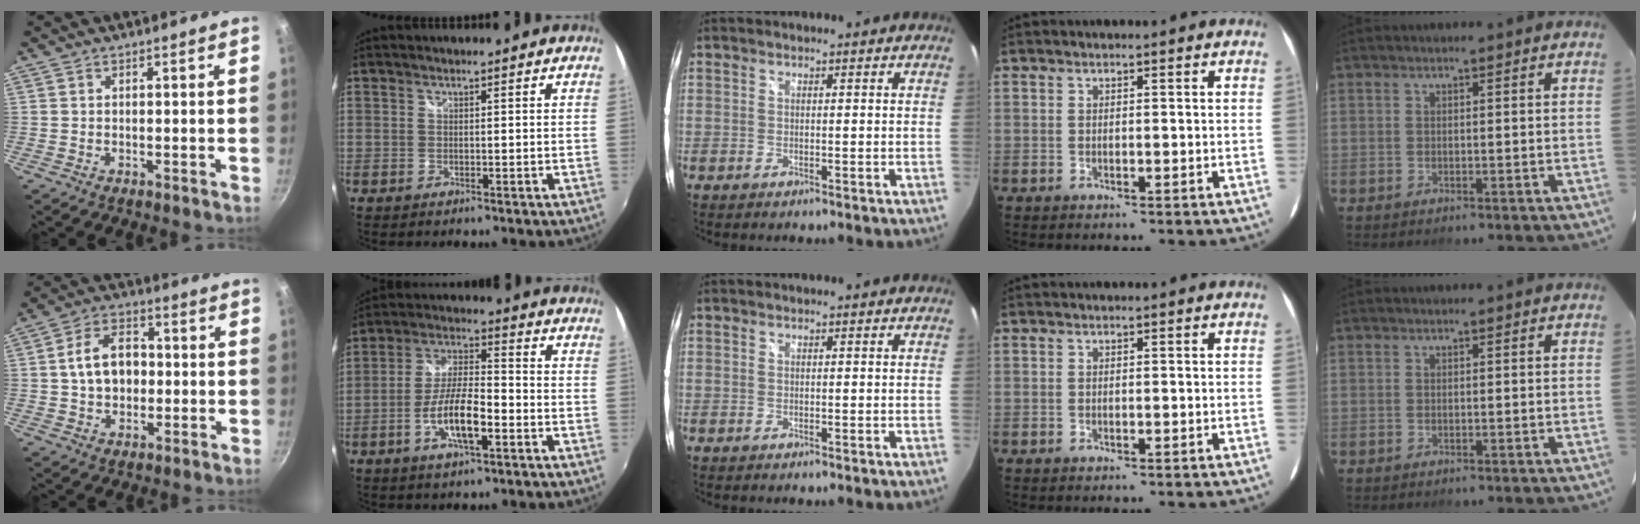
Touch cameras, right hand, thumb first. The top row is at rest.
{"thumb": {"total": 9.8, "force": [0.1, 7.1, 6.8], "torque": [-0.092, 0.022, -0.005]}, "index": {"total": 10.2, "force": [-4.1, 2.7, 8.9], "torque": [-0.180, -0.001, -0.076]}}